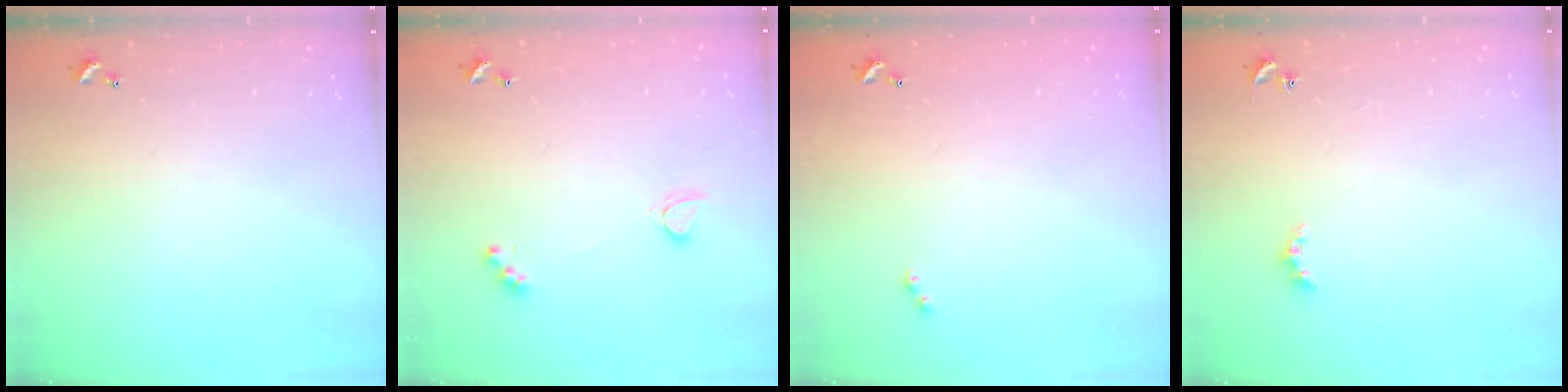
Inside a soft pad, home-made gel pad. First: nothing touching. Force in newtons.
{"total": 2.7, "press": 2.7, "slide": 0.5}
{"total": 2.0, "press": 2.0, "slide": 0.4}
{"total": 2.2, "press": 2.1, "slide": 0.5}